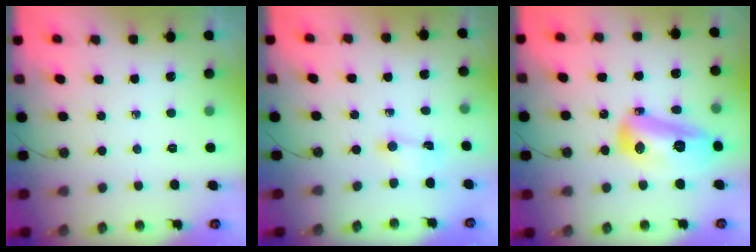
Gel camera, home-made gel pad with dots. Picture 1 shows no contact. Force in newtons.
{"total": 0.8, "press": 0.7, "slide": 0.5}
{"total": 14.9, "press": 14.8, "slide": 1.8}